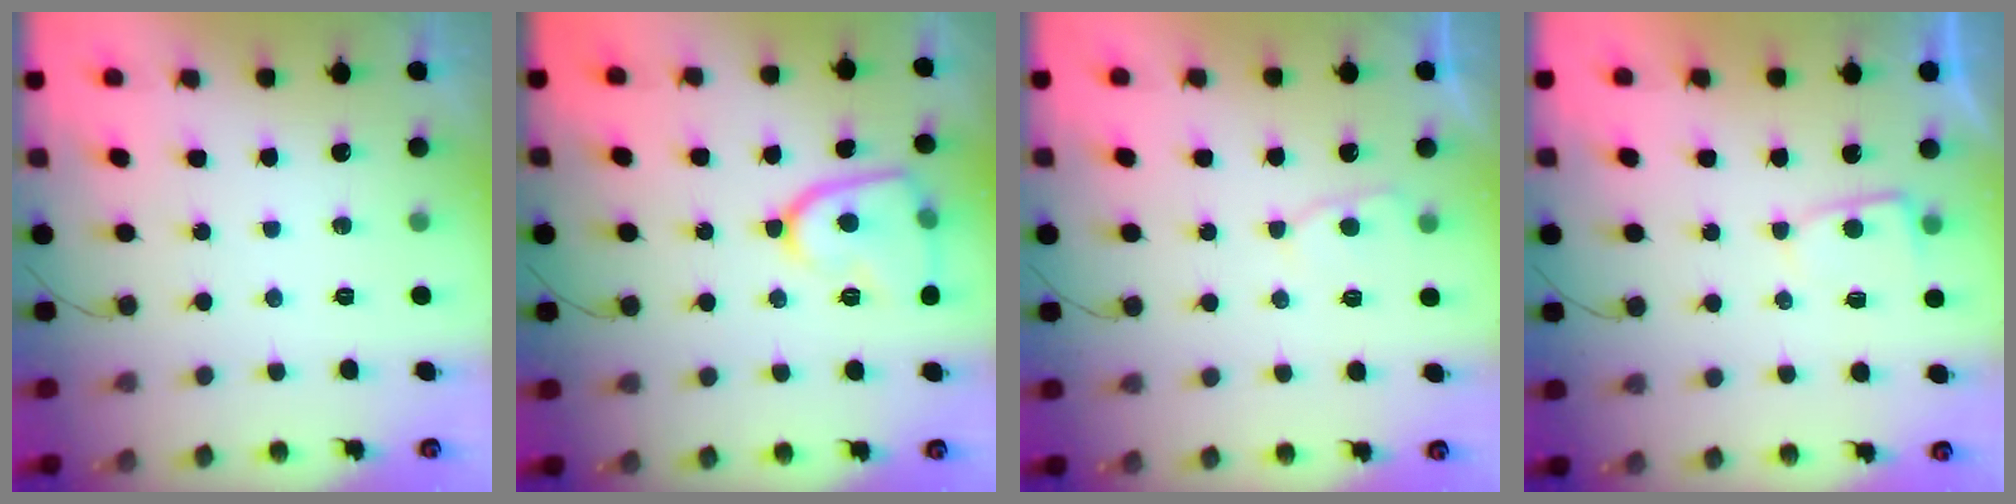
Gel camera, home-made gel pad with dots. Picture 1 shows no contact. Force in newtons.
{"total": 12.7, "press": 12.7, "slide": 0.7}
{"total": 4.0, "press": 3.9, "slide": 0.5}
{"total": 3.2, "press": 3.2, "slide": 0.4}